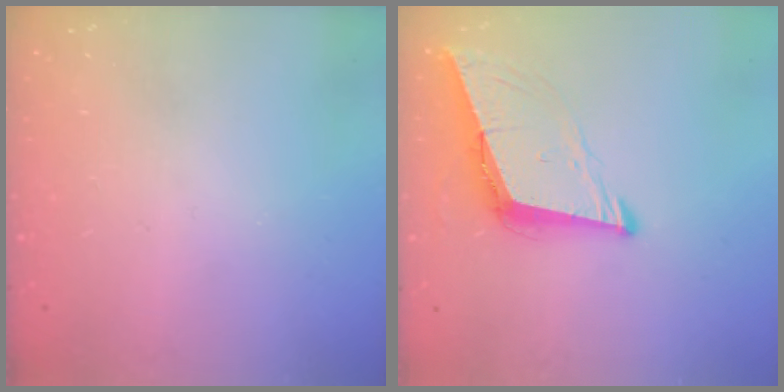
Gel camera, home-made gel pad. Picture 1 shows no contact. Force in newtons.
{"total": 8.6, "press": 7.7, "slide": 3.8}